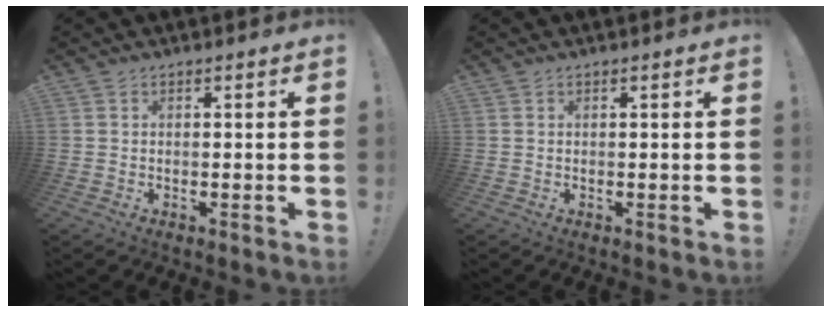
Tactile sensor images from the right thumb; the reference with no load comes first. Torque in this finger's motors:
{"motor_torque": [0.00, 0.00, 0.00, 0.00, 0.00]}